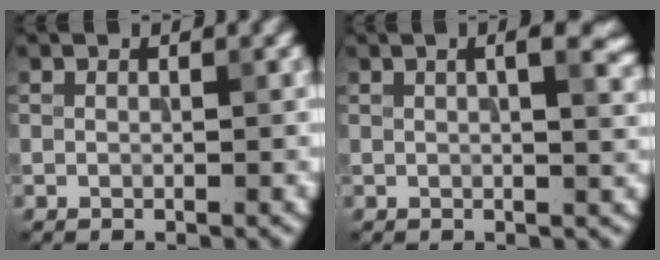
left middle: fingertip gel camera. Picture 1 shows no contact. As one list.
[{"total": 6.1, "force": [2.2, 2.8, 5.0], "torque": [-0.025, 0.026, 0.011]}]